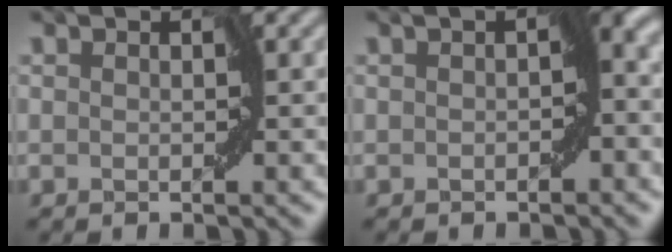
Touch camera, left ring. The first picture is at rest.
{"total": 4.5, "force": [-0.5, 2.1, 4.0], "torque": [-0.051, 0.004, -0.014]}